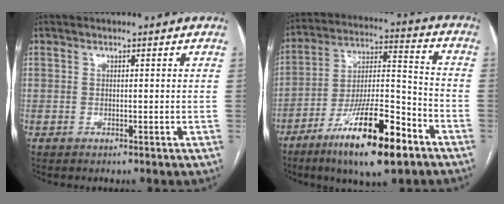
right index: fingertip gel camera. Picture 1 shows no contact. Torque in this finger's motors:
{"motor_torque": [1.40, -0.74, 1.05, 0.21]}